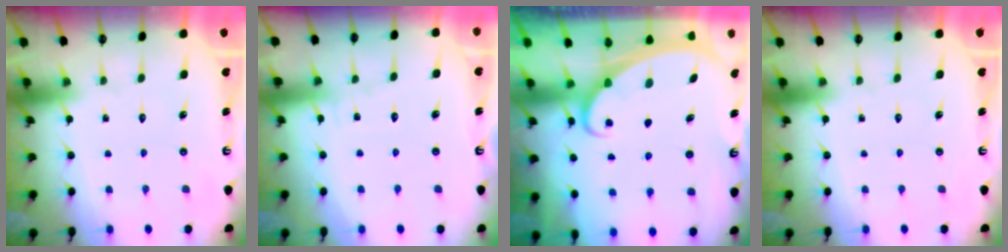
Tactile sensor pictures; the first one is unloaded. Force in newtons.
{"total": 2.6, "press": 2.6, "slide": 0.3}
{"total": 1.9, "press": 1.9, "slide": 0.3}
{"total": 0.0}